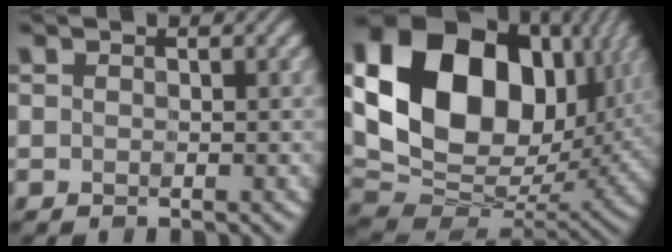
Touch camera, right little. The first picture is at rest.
{"total": 19.5, "force": [5.2, 13.8, 12.8], "torque": [-0.257, 0.014, 0.105]}